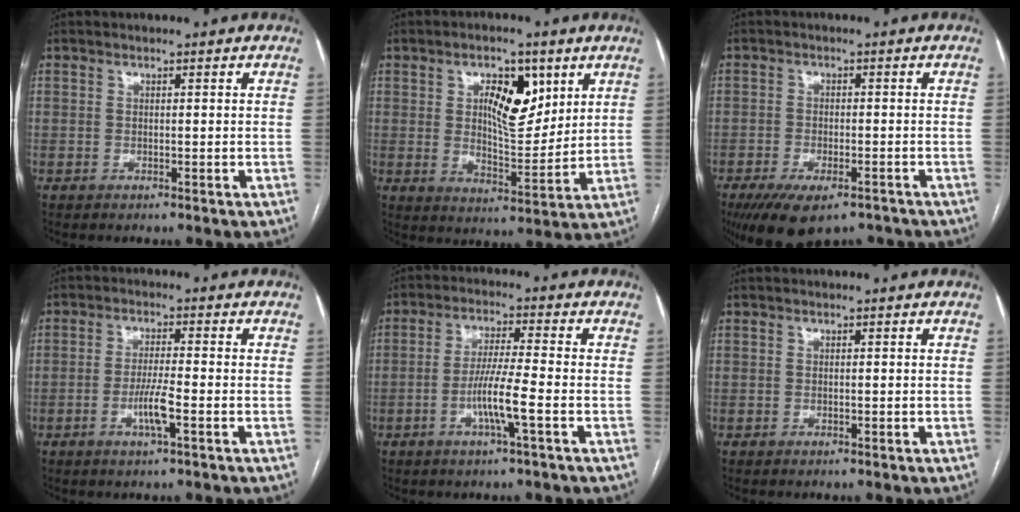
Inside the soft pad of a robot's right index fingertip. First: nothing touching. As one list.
[{"total": 9.5, "force": [3.7, 4.1, 7.7], "torque": [-0.123, 0.005, 0.065]}, {"total": 10.4, "force": [-7.5, 4.3, 5.9], "torque": [-0.098, -0.009, -0.116]}, {"total": 6.0, "force": [-2.5, 0.3, 5.4], "torque": [-0.107, -0.004, -0.047]}, {"total": 6.7, "force": [-2.3, -0.4, 6.3], "torque": [-0.123, -0.003, -0.047]}, {"total": 0.0}]